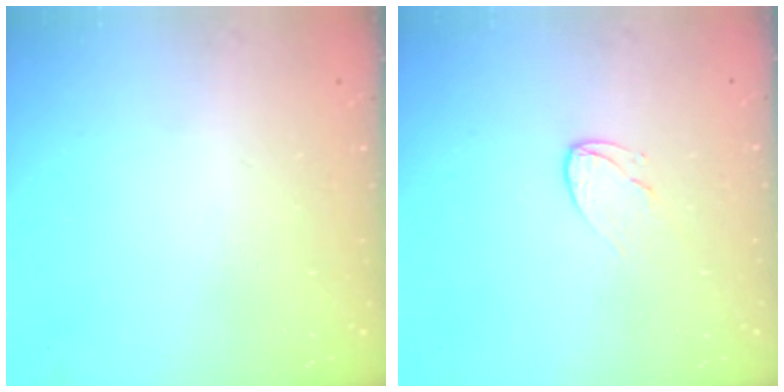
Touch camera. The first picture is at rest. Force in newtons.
{"total": 4.3, "press": 4.3, "slide": 0.4}